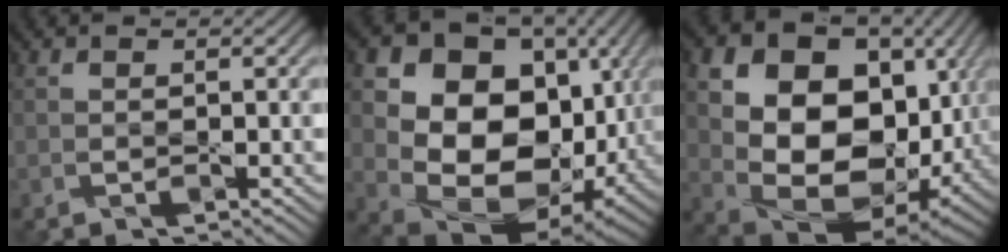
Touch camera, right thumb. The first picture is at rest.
{"total": 17.2, "force": [2.3, 12.7, 11.3], "torque": [-0.213, -0.029, 0.064]}
{"total": 18.9, "force": [2.5, 13.6, 12.8], "torque": [-0.251, -0.014, 0.080]}